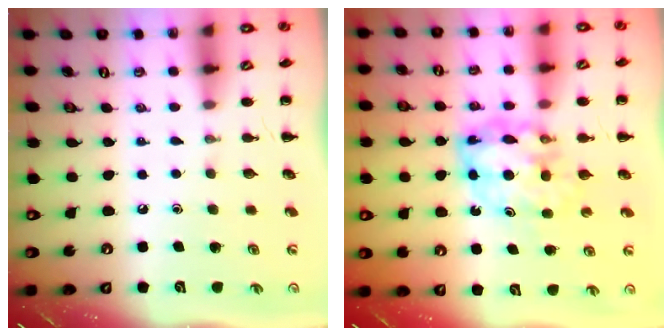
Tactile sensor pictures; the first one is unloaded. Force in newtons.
{"total": 8.2, "press": 8.0, "slide": 1.6}